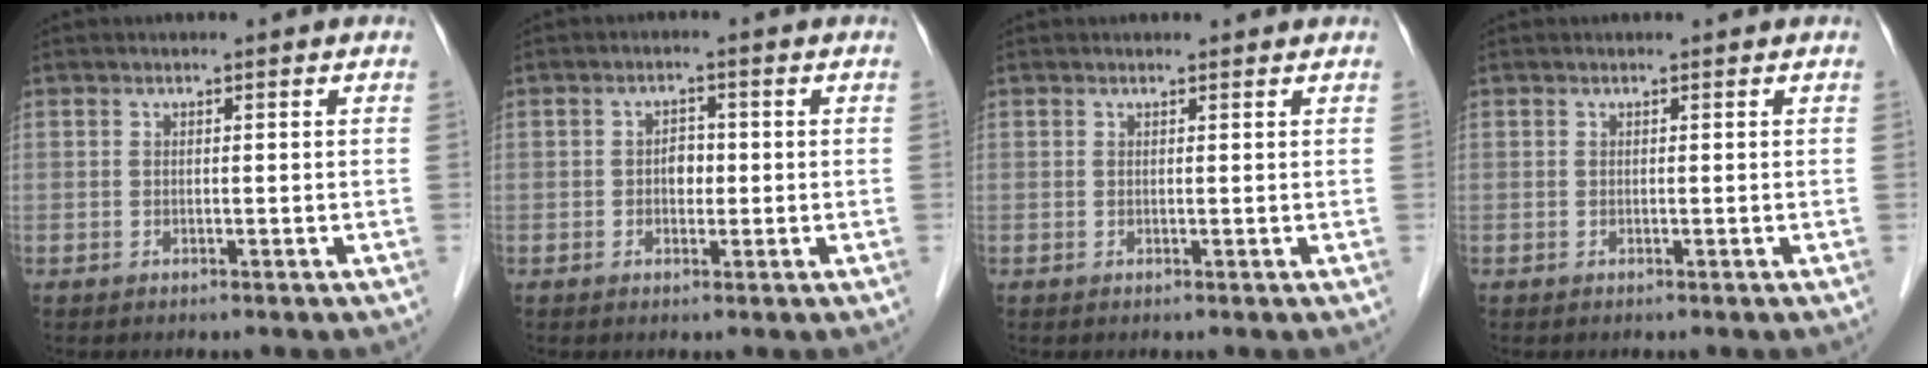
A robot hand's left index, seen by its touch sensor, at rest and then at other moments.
{"total": 2.3, "force": [-0.2, 1.6, 1.6], "torque": [-0.023, 0.006, -0.003]}
{"total": 1.2, "force": [1.2, 0.2, 0.1], "torque": [-0.013, 0.004, 0.014]}
{"total": 0.0}